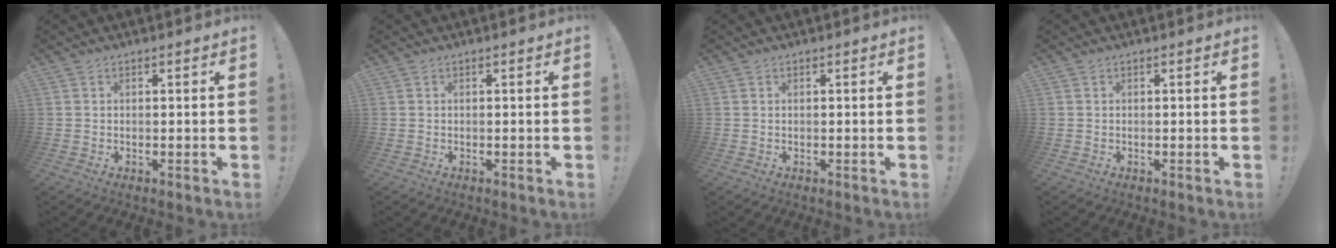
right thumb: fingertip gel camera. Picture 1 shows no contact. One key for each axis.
{"total": 0.0}
{"total": 0.0}
{"total": 0.0}